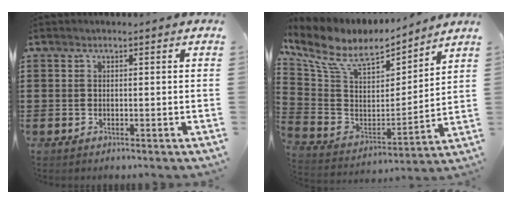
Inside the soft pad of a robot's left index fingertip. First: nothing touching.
{"total": 9.5, "force": [6.6, 4.4, 5.3], "torque": [-0.136, -0.034, 0.115]}